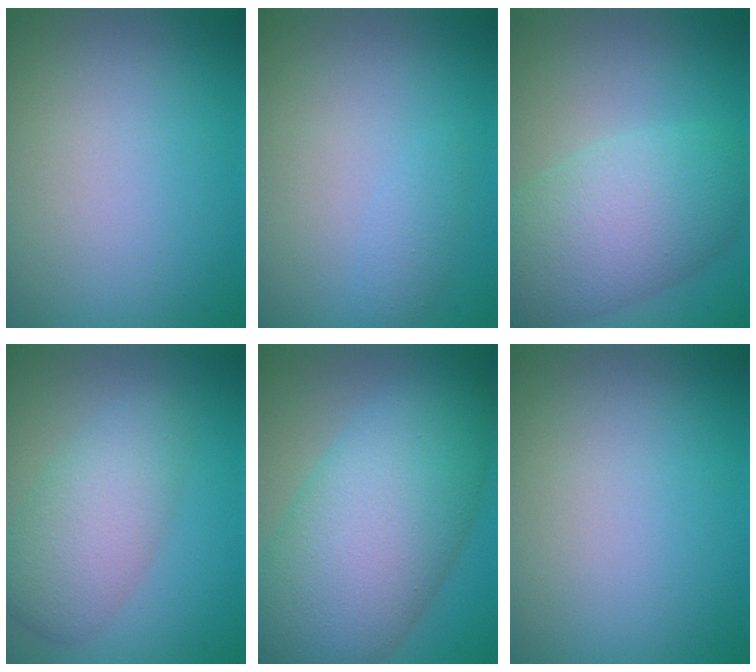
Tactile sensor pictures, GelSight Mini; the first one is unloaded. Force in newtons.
{"total": 1.1, "press": 1.1, "slide": 0.0}
{"total": 7.6, "press": 7.6, "slide": 0.1}
{"total": 4.7, "press": 4.7, "slide": 0.1}
{"total": 11.9, "press": 11.9, "slide": 0.5}
{"total": 0.0}